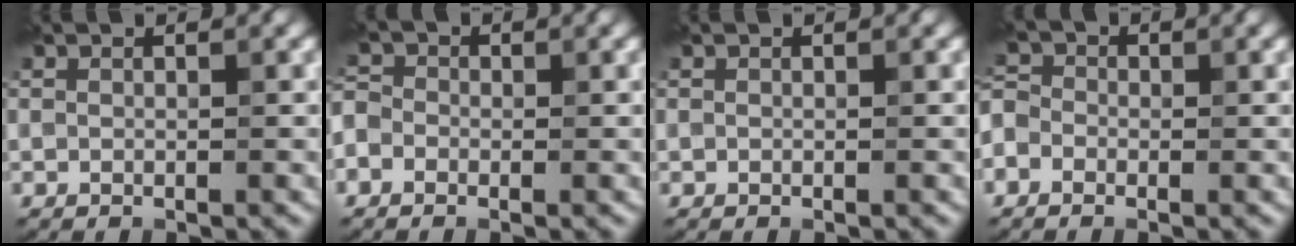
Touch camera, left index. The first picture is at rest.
{"total": 3.2, "force": [-1.9, 2.6, 0.6], "torque": [0.002, 0.012, -0.056]}
{"total": 0.0}
{"total": 3.8, "force": [-2.2, 3.0, 0.9], "torque": [-0.006, 0.011, -0.061]}